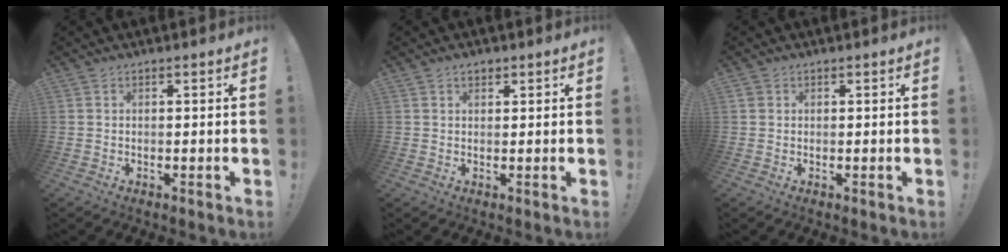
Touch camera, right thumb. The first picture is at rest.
{"total": 1.4, "force": [1.0, 0.8, 0.6], "torque": [-0.002, -0.003, 0.015]}
{"total": 1.1, "force": [0.5, 1.0, 0.3], "torque": [-0.009, 0.003, 0.011]}